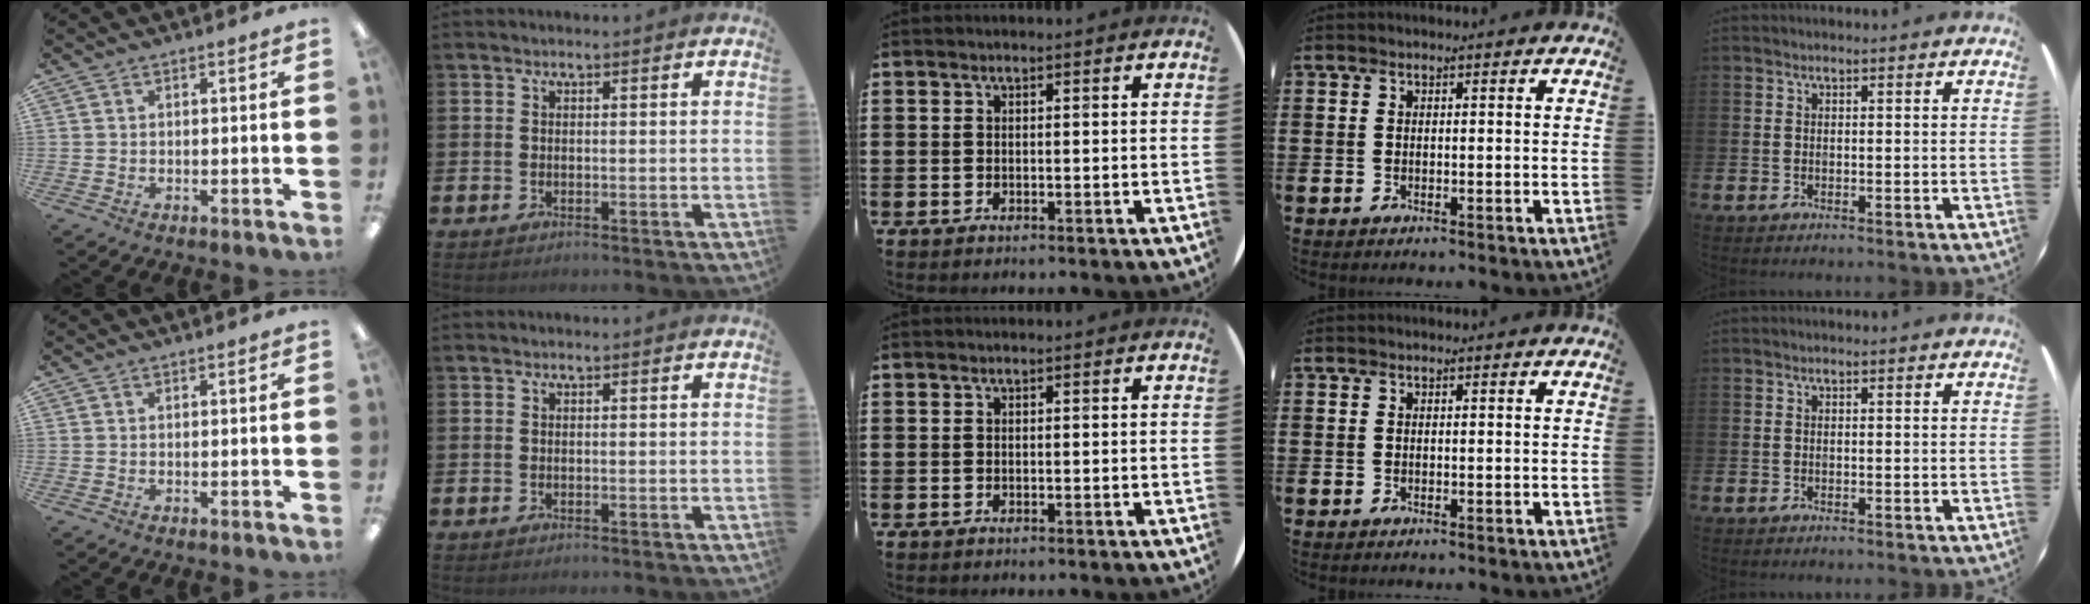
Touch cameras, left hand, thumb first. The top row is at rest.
{}